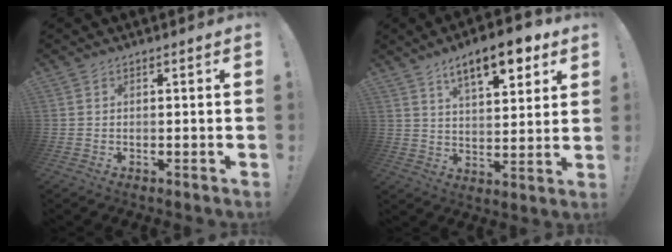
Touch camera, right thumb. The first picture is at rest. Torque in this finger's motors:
{"motor_torque": [0.16, 0.35, 0.94, 0.96, 0.34]}